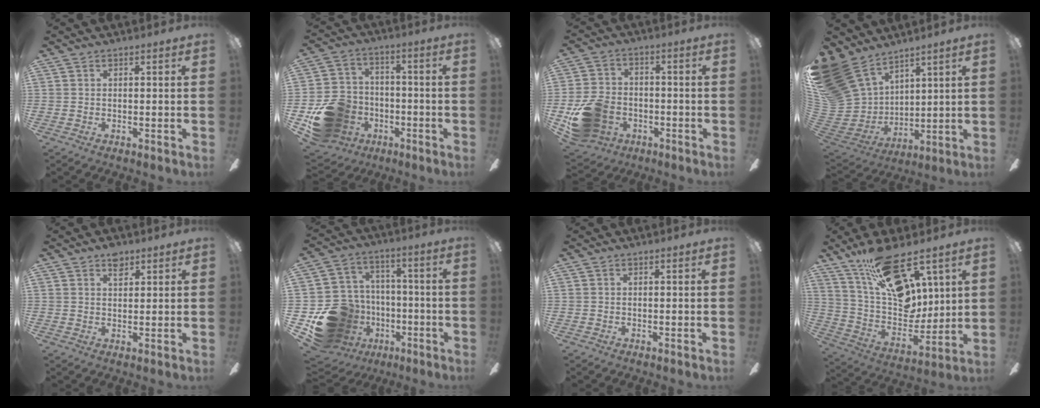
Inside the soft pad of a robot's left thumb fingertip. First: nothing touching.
{"total": 16.4, "force": [-7.2, 12.9, 7.2], "torque": [-0.150, 0.053, -0.113]}
{"total": 13.6, "force": [-5.6, 10.2, 7.0], "torque": [-0.145, 0.039, -0.095]}
{"total": 22.1, "force": [13.0, 14.7, 10.1], "torque": [-0.240, -0.077, 0.257]}
{"total": 3.6, "force": [2.5, 2.0, 1.7], "torque": [-0.014, -0.007, 0.041]}
{"total": 19.1, "force": [-7.7, 15.9, 7.2], "torque": [-0.155, 0.053, -0.088]}
{"total": 0.0}
{"total": 20.3, "force": [13.4, 9.3, 12.1], "torque": [-0.216, -0.080, 0.240]}